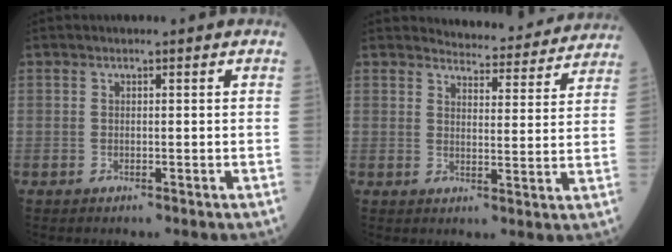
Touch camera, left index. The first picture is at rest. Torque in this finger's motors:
{"motor_torque": [-0.10, -0.54, 0.00, 0.00]}